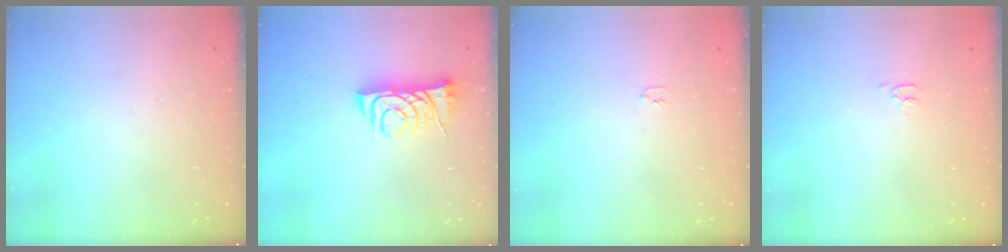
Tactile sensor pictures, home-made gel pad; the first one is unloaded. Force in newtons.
{"total": 7.6, "press": 7.6, "slide": 0.9}
{"total": 2.9, "press": 2.9, "slide": 0.4}
{"total": 3.1, "press": 3.1, "slide": 0.5}